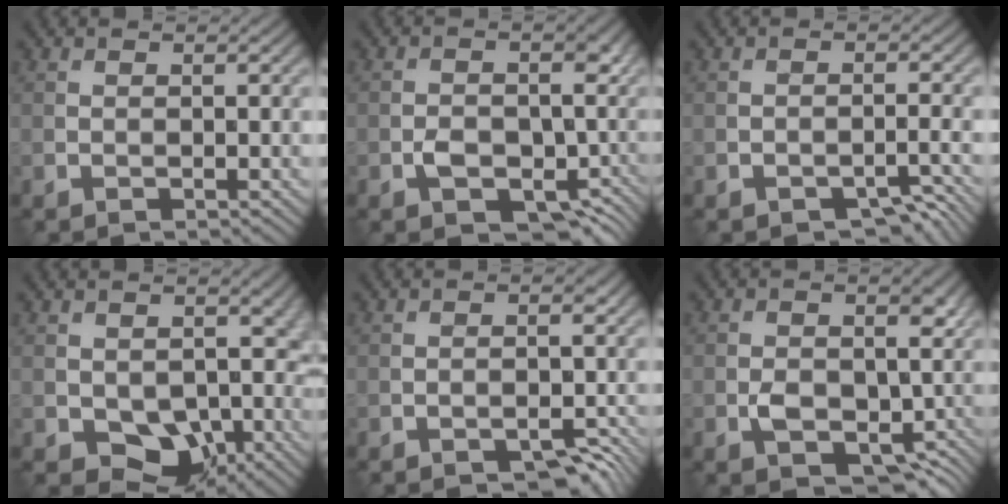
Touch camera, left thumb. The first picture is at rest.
{"total": 6.0, "force": [-2.6, 3.9, 3.8], "torque": [-0.052, -0.018, -0.041]}
{"total": 3.2, "force": [-2.4, 1.2, 1.7], "torque": [-0.023, 0.001, -0.030]}
{"total": 8.1, "force": [-0.9, 6.1, 5.2], "torque": [-0.088, -0.027, -0.014]}
{"total": 4.6, "force": [-3.1, 1.7, 2.9], "torque": [-0.042, 0.013, -0.034]}
{"total": 6.3, "force": [-2.1, 4.0, 4.5], "torque": [-0.063, -0.020, -0.031]}